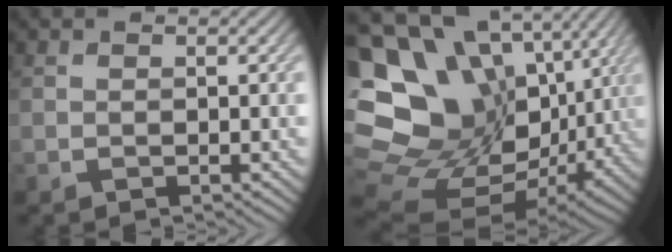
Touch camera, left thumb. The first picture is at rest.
{"total": 18.4, "force": [2.7, 14.4, 11.1], "torque": [-0.252, -0.009, 0.087]}